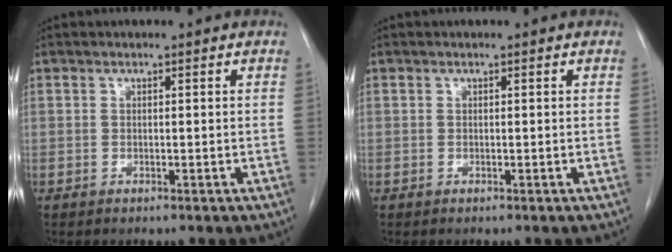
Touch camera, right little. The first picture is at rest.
{"total": 0.0}